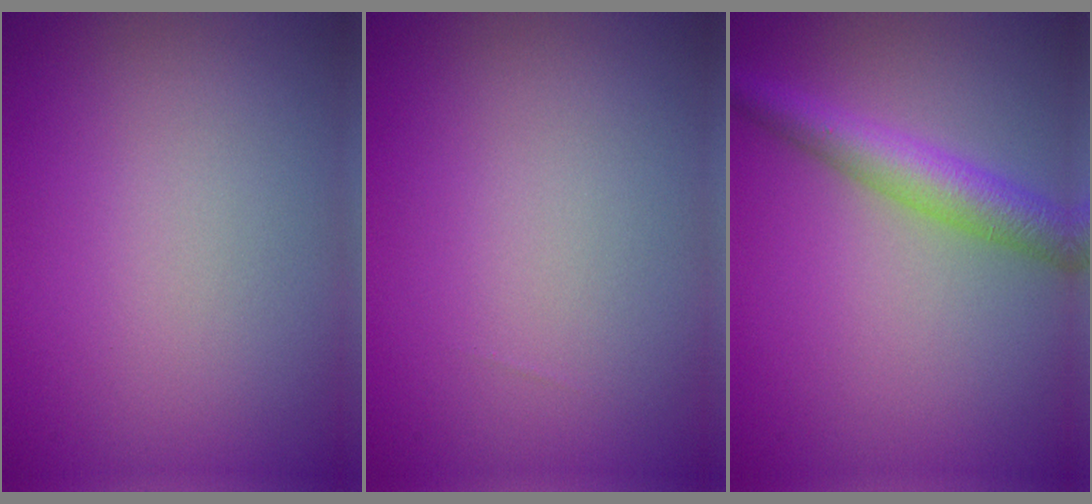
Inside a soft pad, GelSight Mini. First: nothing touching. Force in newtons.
{"total": 0.0}
{"total": 4.2, "press": 4.2, "slide": 0.2}